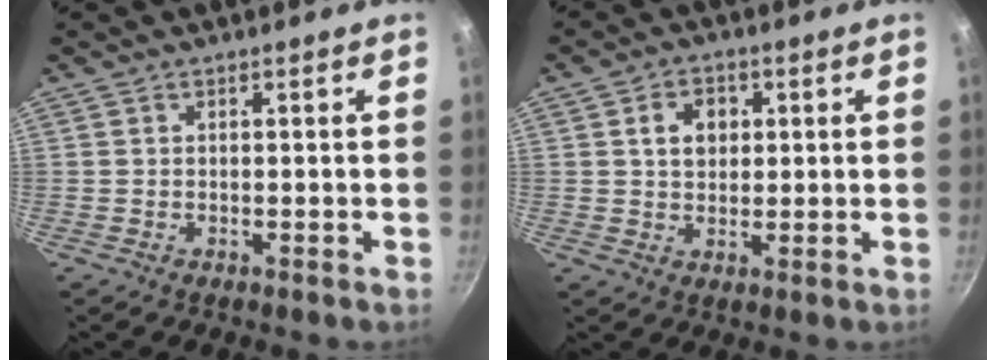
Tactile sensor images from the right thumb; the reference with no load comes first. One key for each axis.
{"total": 5.7, "fx": 1.4, "fy": 4.4, "fz": 3.3, "tx": -0.032, "ty": 0.004, "tz": 0.021}